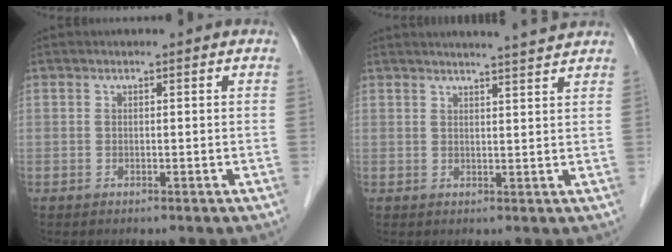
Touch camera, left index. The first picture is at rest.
{"total": 5.4, "force": [5.0, -0.9, 1.9], "torque": [-0.030, -0.002, 0.054]}